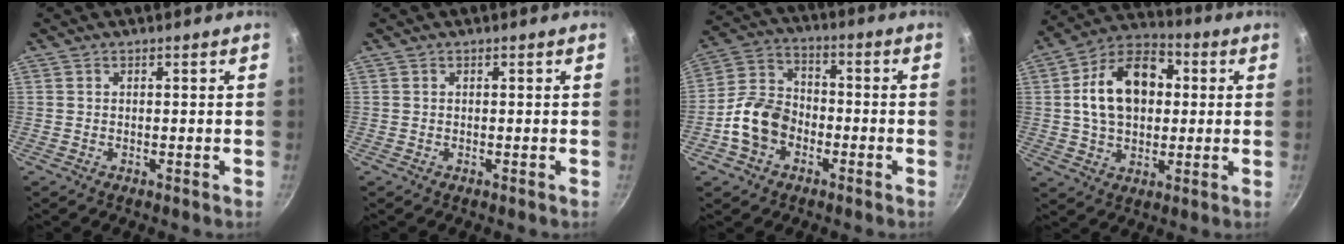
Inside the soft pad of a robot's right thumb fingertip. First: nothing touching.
{"total": 0.0}
{"total": 11.2, "force": [-4.0, 8.2, 6.4], "torque": [-0.095, 0.040, -0.087]}
{"total": 16.6, "force": [2.4, 11.5, 11.8], "torque": [-0.167, 0.024, 0.026]}